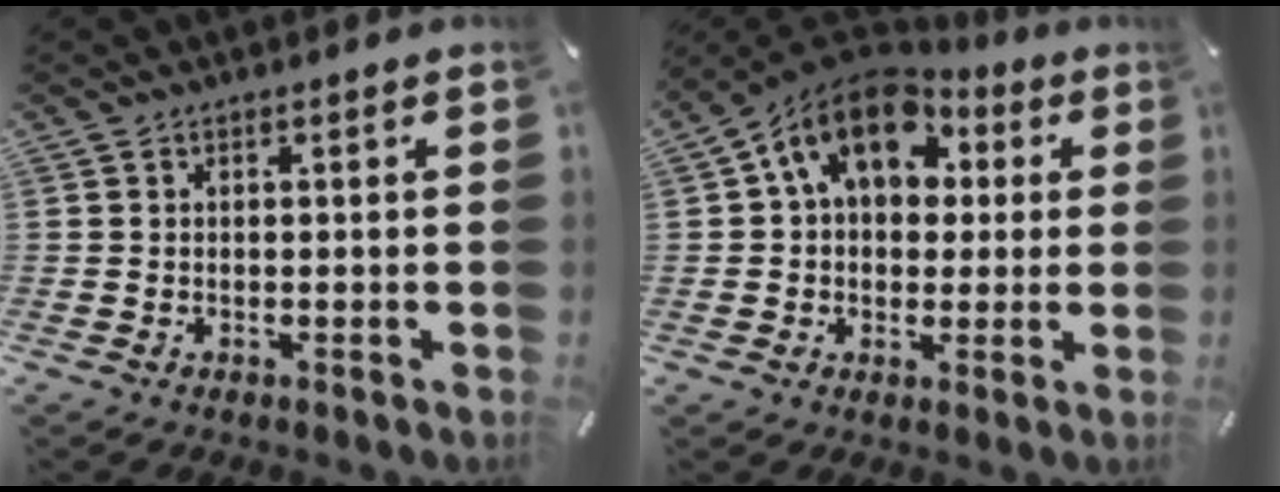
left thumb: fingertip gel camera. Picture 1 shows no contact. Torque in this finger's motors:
{"motor_torque": [2.50, 2.51, 2.01, -0.76, 0.19]}